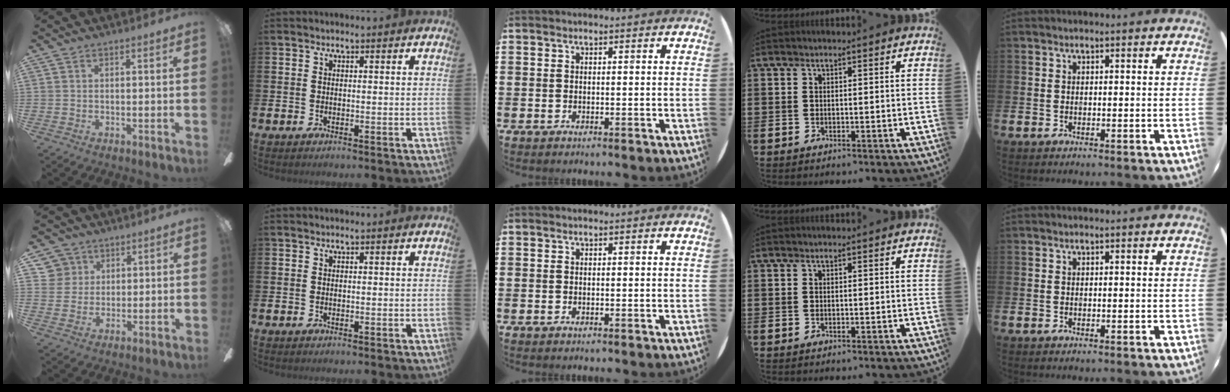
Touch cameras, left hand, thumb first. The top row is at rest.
{"thumb": {"total": 6.0, "force": [3.3, 5.0, -0.1], "torque": [-0.004, -0.010, 0.061]}}